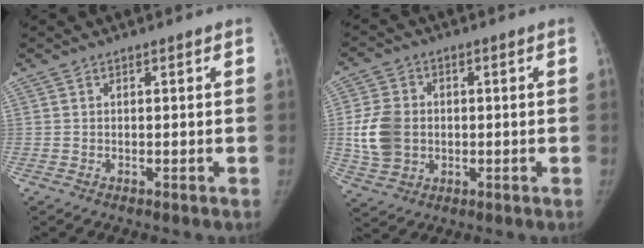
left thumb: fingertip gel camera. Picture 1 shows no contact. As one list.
[{"total": 9.4, "force": [-0.2, 7.6, 5.5], "torque": [-0.094, 0.005, 0.002]}]